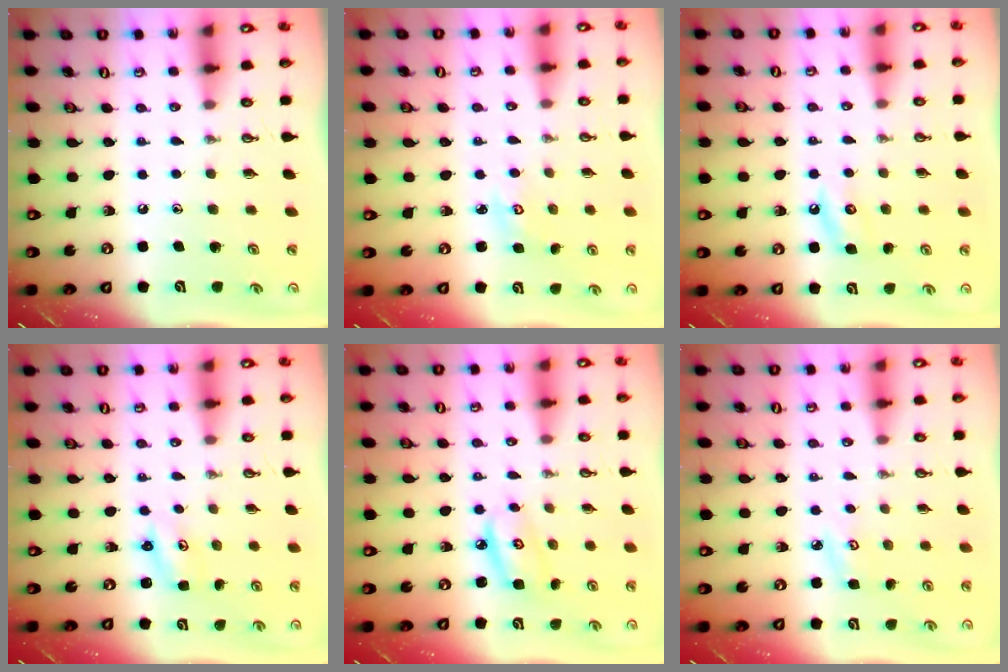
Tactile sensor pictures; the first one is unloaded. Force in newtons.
{"total": 2.7, "press": 2.7, "slide": 0.4}
{"total": 5.6, "press": 5.6, "slide": 0.8}
{"total": 2.2, "press": 2.1, "slide": 0.4}
{"total": 5.3, "press": 5.3, "slide": 0.4}
{"total": 3.9, "press": 3.8, "slide": 0.6}